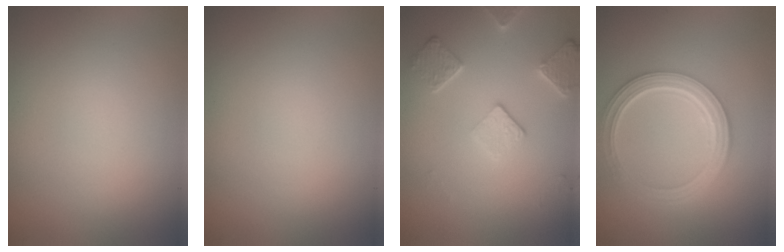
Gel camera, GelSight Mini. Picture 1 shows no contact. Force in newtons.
{"total": 0.0}
{"total": 2.8, "press": 2.7, "slide": 0.7}
{"total": 4.9, "press": 3.7, "slide": 3.3}